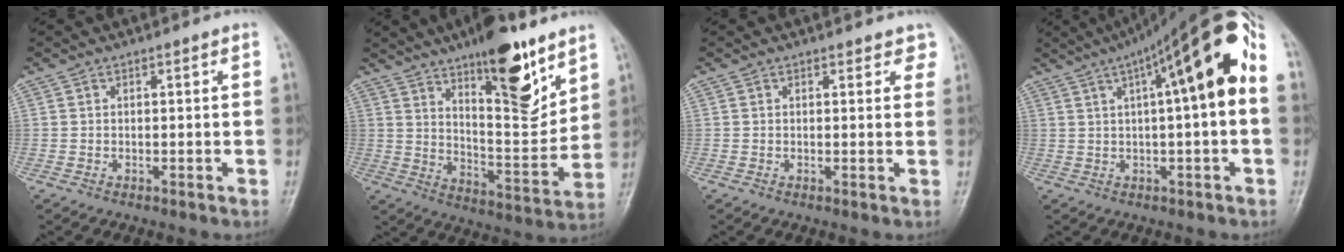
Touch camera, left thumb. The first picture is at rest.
{"total": 18.1, "force": [11.1, 5.8, 13.0], "torque": [-0.157, -0.073, 0.182]}
{"total": 3.0, "force": [2.5, 1.3, 0.9], "torque": [0.020, -0.008, 0.015]}
{"total": 18.7, "force": [4.4, 4.1, 17.7], "torque": [-0.279, 0.043, 0.058]}